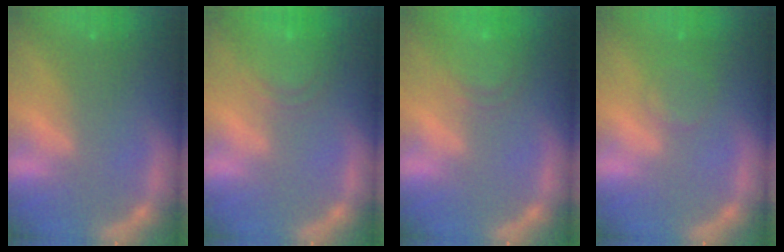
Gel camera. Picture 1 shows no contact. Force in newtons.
{"total": 6.5}
{"total": 6.1}
{"total": 2.4}